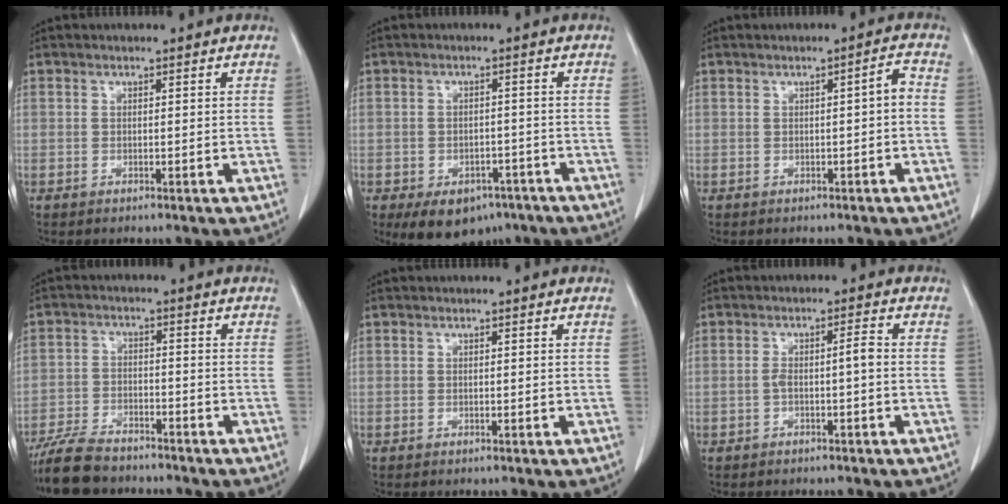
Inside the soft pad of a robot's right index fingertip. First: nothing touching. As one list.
[{"total": 8.9, "force": [-5.7, 5.7, 3.9], "torque": [-0.054, 0.008, -0.075]}, {"total": 1.9, "force": [-0.4, 0.2, 1.9], "torque": [-0.026, 0.005, -0.007]}, {"total": 8.9, "force": [-7.8, 2.8, 3.4], "torque": [-0.062, -0.017, -0.133]}, {"total": 0.0}, {"total": 2.7, "force": [-0.7, 0.2, 2.6], "torque": [-0.048, 0.012, -0.009]}]